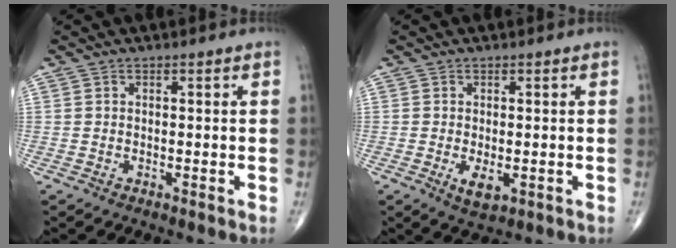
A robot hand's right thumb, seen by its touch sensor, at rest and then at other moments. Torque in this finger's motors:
{"motor_torque": [-0.04, 0.82, 0.28, 0.22, 0.14]}